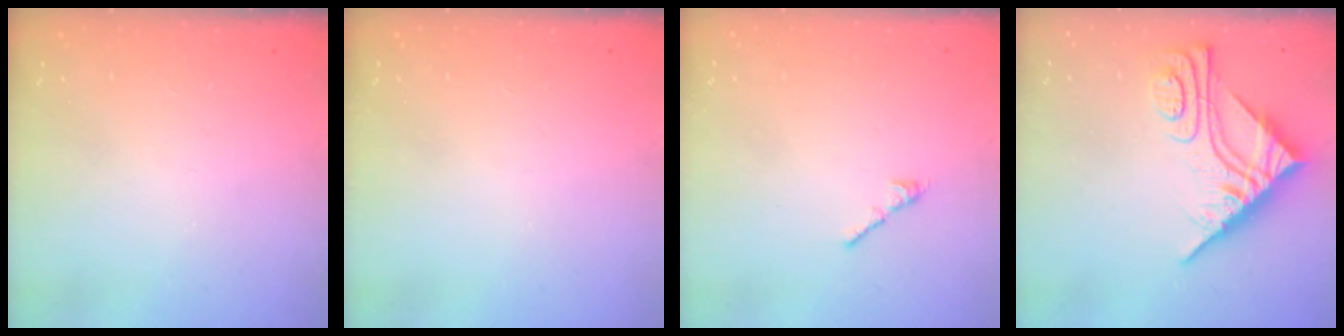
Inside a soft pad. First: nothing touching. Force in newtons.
{"total": 0.0}
{"total": 2.7, "press": 2.6, "slide": 0.7}
{"total": 10.6, "press": 10.5, "slide": 1.0}